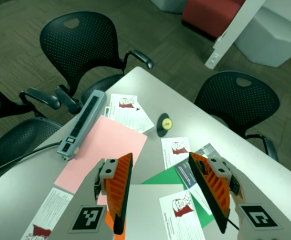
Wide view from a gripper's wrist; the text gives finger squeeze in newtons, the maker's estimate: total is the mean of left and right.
{"total": 0.0}